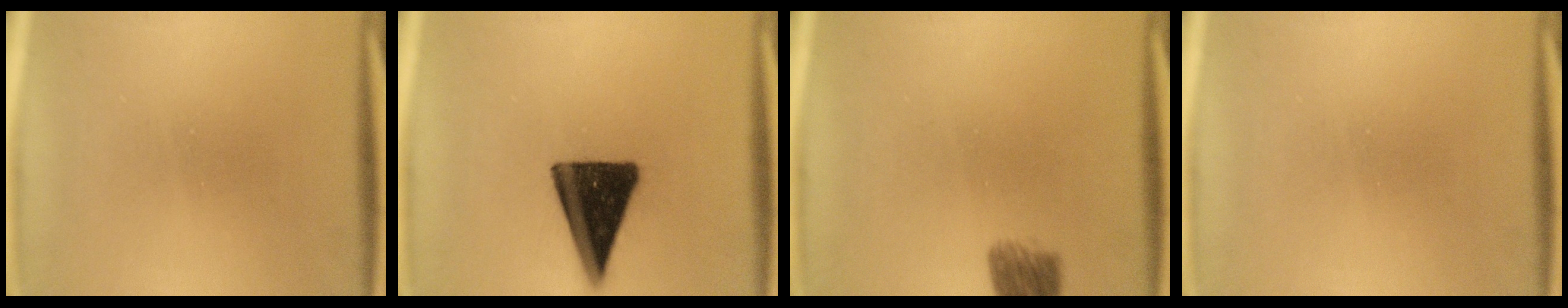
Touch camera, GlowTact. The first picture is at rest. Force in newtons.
{"total": 15.8}
{"total": 3.9}
{"total": 0.0}